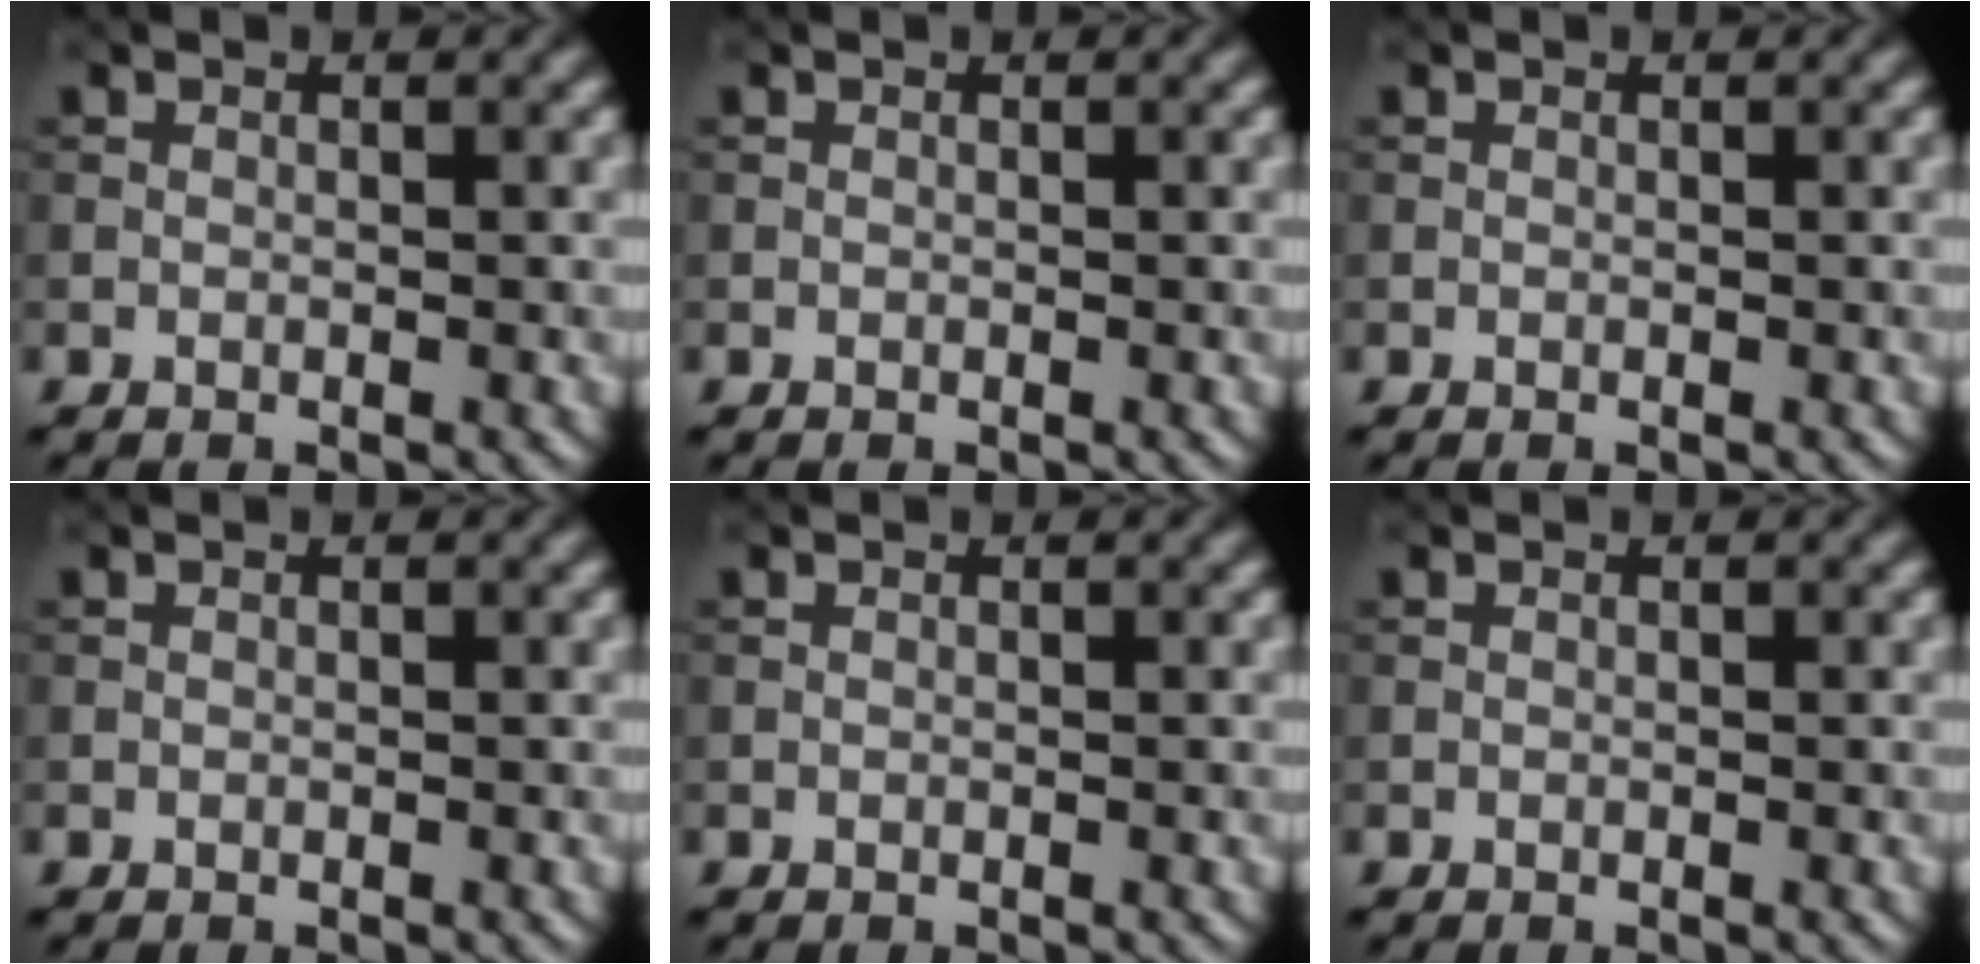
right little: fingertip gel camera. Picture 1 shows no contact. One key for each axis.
{"total": 0.0}
{"total": 0.0}
{"total": 0.0}
{"total": 0.0}
{"total": 0.0}